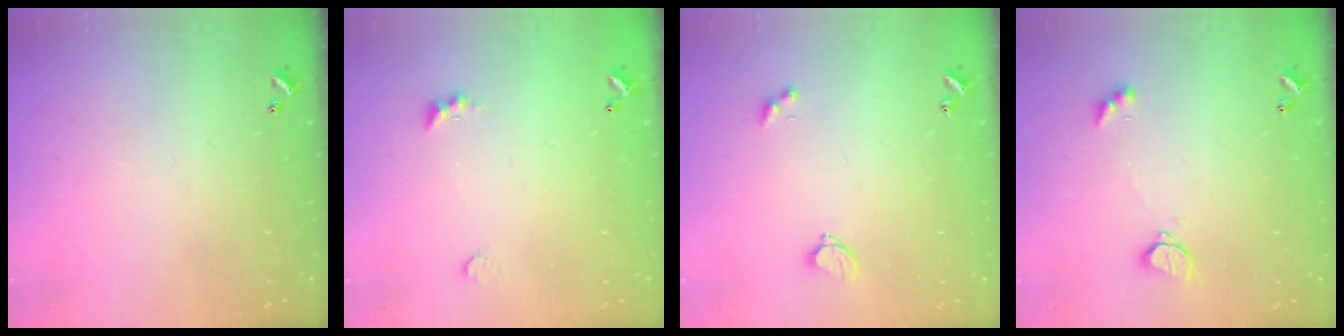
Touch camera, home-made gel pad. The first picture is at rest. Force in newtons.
{"total": 2.0, "press": 2.0, "slide": 0.5}
{"total": 1.8, "press": 1.7, "slide": 0.5}
{"total": 2.6, "press": 2.5, "slide": 0.7}